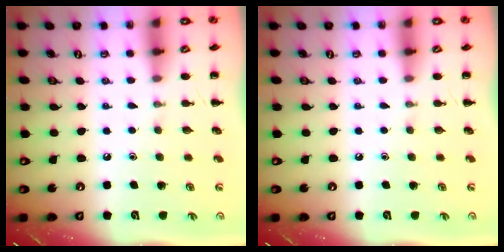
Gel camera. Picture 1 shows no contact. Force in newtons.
{"total": 0.0}